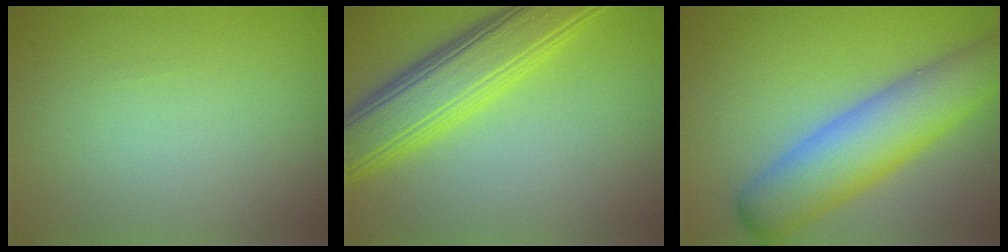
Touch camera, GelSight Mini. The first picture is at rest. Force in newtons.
{"total": 7.3, "press": 7.3, "slide": 0.2}
{"total": 8.2, "press": 8.2, "slide": 0.2}